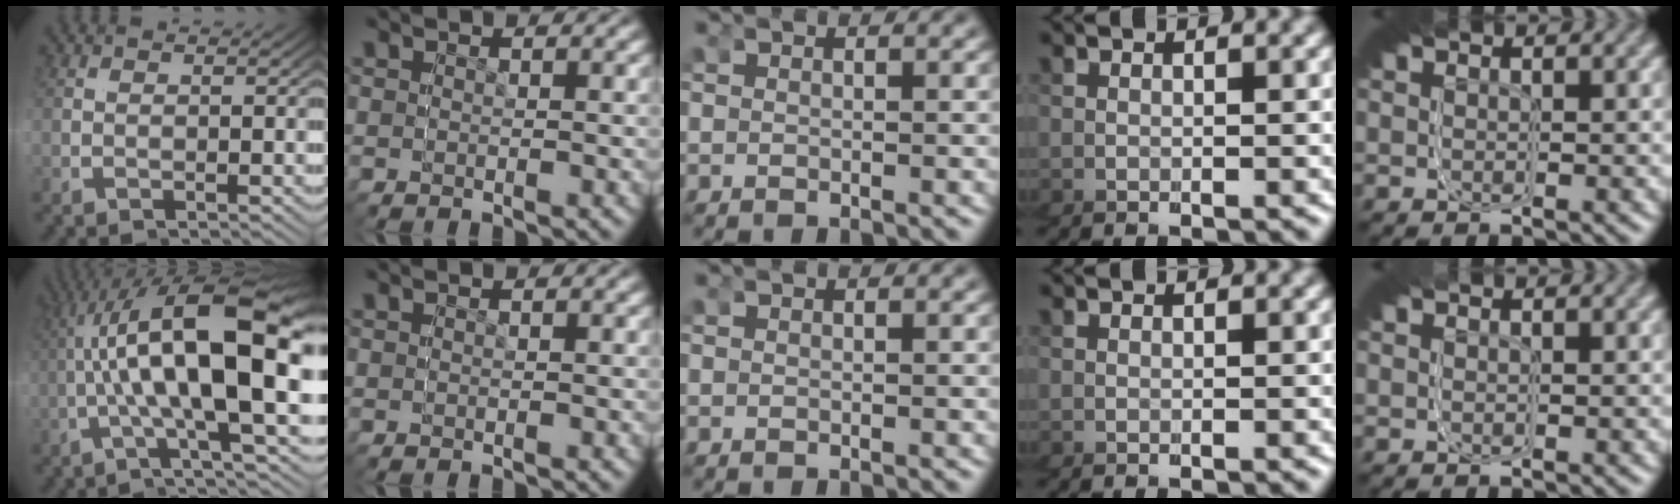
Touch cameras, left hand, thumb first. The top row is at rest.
{"thumb": {"total": 16.0, "force": [0.7, 3.9, 15.5], "torque": [-0.235, 0.029, -0.004]}, "little": {"total": 0.6, "force": [-0.1, -0.4, -0.5], "torque": [0.007, 0.000, 0.001]}}